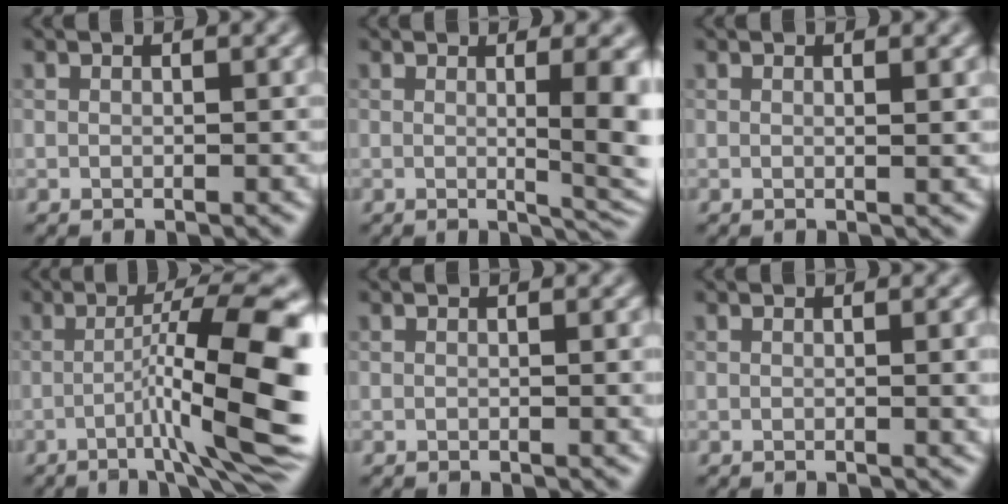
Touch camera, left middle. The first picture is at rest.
{"total": 6.1, "force": [0.4, 1.8, 5.8], "torque": [-0.060, -0.007, 0.010]}
{"total": 1.0, "force": [0.4, 0.3, 0.8], "torque": [-0.006, 0.000, 0.003]}
{"total": 10.3, "force": [-2.5, 1.2, 9.9], "torque": [-0.139, 0.015, -0.043]}
{"total": 0.9, "force": [0.0, 0.2, 0.9], "torque": [-0.009, -0.001, -0.001]}
{"total": 1.8, "force": [0.1, 0.5, 1.7], "torque": [-0.018, 0.000, -0.002]}